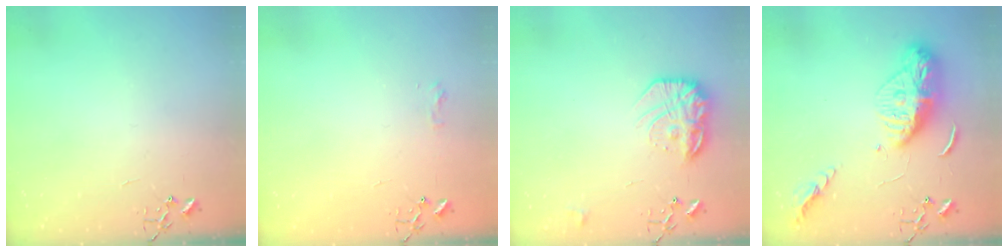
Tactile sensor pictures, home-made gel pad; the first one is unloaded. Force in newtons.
{"total": 6.0, "press": 6.0, "slide": 0.6}
{"total": 17.3, "press": 17.2, "slide": 1.2}
{"total": 15.4, "press": 15.3, "slide": 1.2}